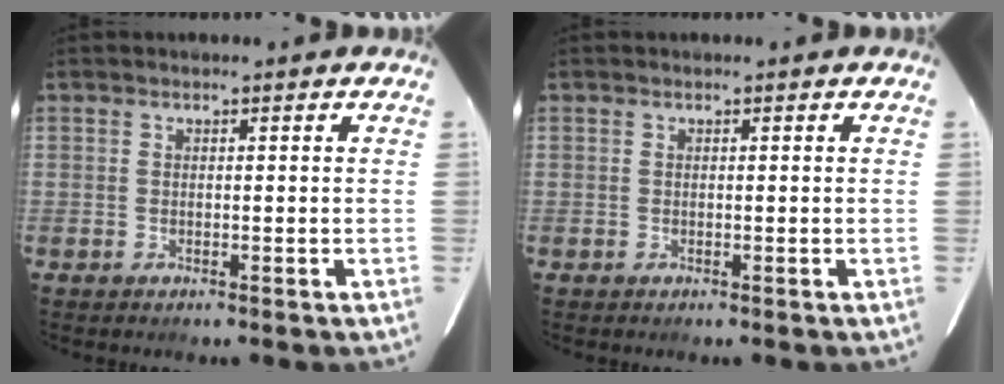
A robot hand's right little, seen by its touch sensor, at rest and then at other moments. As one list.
[{"total": 0.0}]